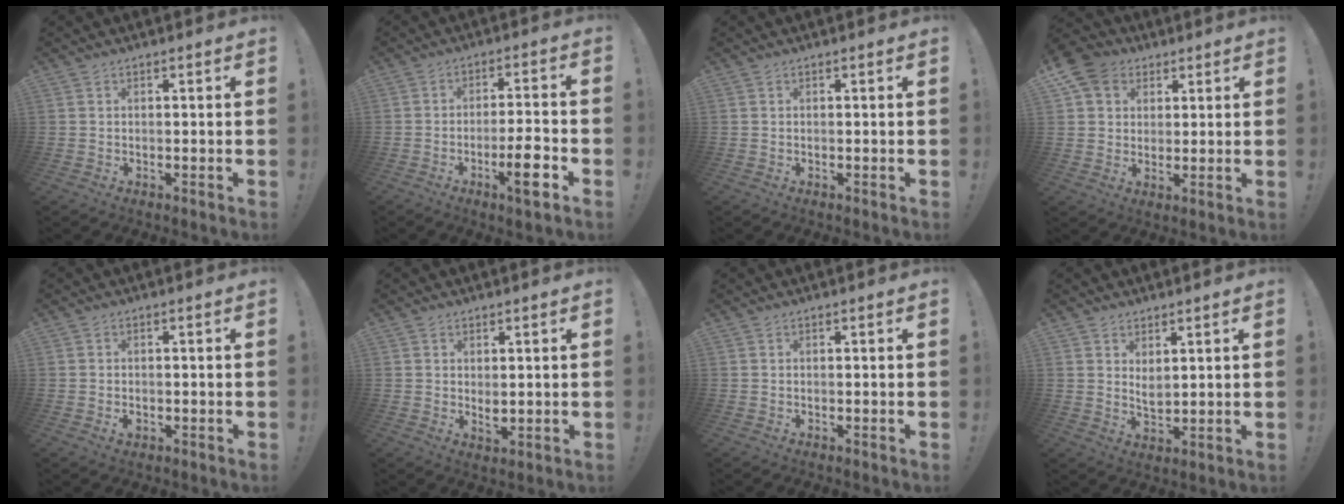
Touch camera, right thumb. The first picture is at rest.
{"total": 9.0, "force": [-4.3, 1.5, 7.8], "torque": [-0.101, 0.014, -0.075]}
{"total": 0.0}
{"total": 9.4, "force": [4.5, 7.6, 3.1], "torque": [-0.048, -0.017, 0.093]}
{"total": 1.1, "force": [-0.4, 1.0, 0.3], "torque": [0.004, 0.001, -0.008]}
{"total": 2.6, "force": [1.0, 1.6, 1.7], "torque": [-0.019, -0.004, 0.018]}
{"total": 0.0}
{"total": 4.0, "force": [3.0, 1.9, 1.9], "torque": [-0.024, -0.020, 0.053]}